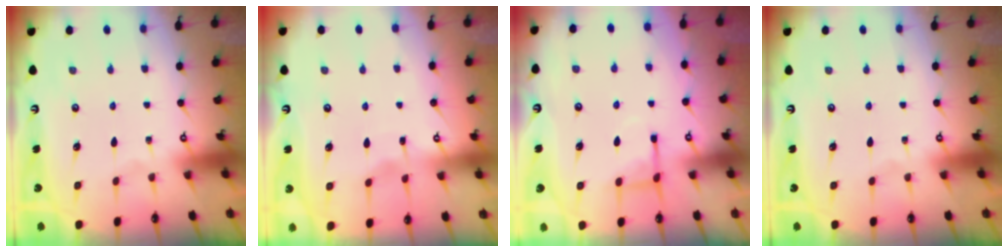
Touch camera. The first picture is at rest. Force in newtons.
{"total": 2.6, "press": 2.6, "slide": 0.3}
{"total": 6.5, "press": 6.4, "slide": 0.9}
{"total": 0.0}